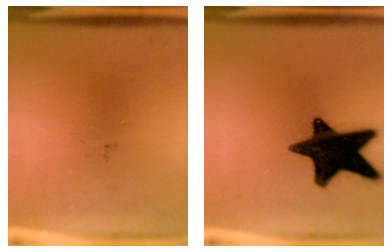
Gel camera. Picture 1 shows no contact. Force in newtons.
{"total": 17.7}